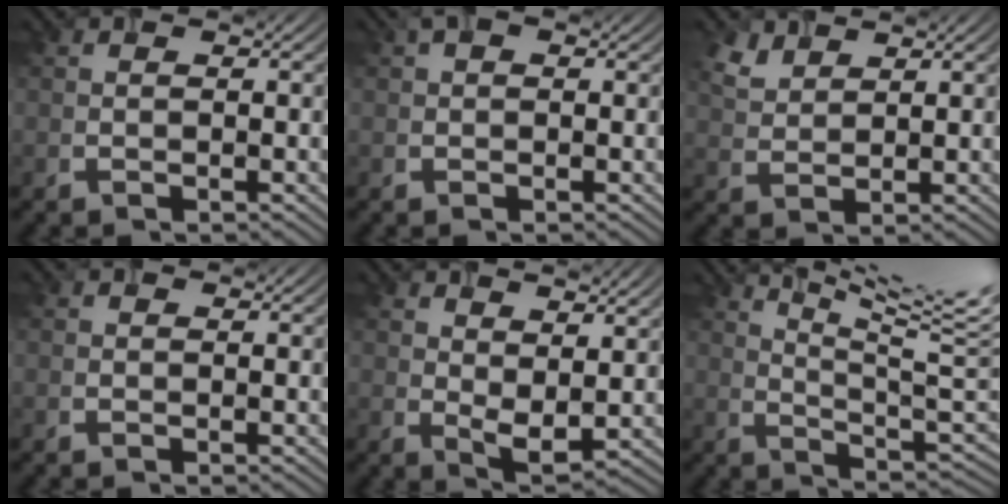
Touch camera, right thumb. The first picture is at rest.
{"total": 2.5, "force": [0.9, 1.4, 1.9], "torque": [-0.032, 0.011, 0.017]}
{"total": 3.3, "force": [2.5, 1.6, 1.6], "torque": [-0.044, 0.007, 0.063]}
{"total": 0.7, "force": [0.4, 0.6, 0.2], "torque": [0.000, 0.003, 0.003]}
{"total": 5.0, "force": [2.9, 2.2, 3.4], "torque": [-0.054, -0.003, 0.059]}
{"total": 13.3, "force": [8.0, 2.6, 10.2], "torque": [-0.173, 0.013, 0.118]}